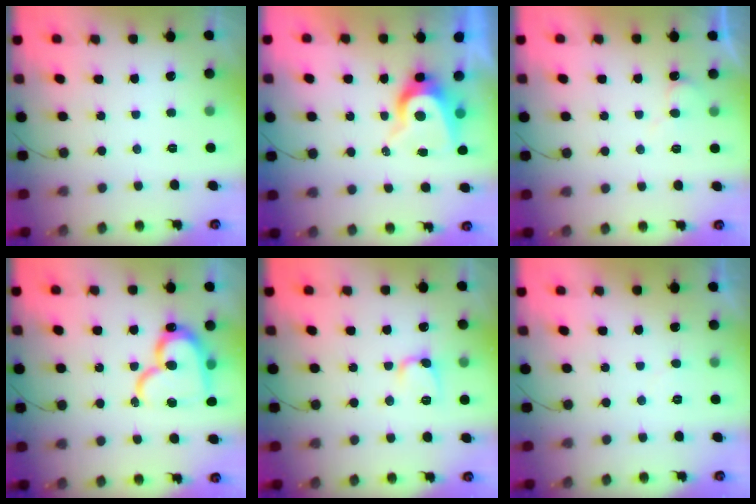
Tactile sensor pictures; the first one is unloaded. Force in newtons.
{"total": 8.5, "press": 8.5, "slide": 0.9}
{"total": 4.7, "press": 4.6, "slide": 0.5}
{"total": 18.4, "press": 18.3, "slide": 1.5}
{"total": 5.6, "press": 5.5, "slide": 0.8}
{"total": 2.3, "press": 2.3, "slide": 0.2}